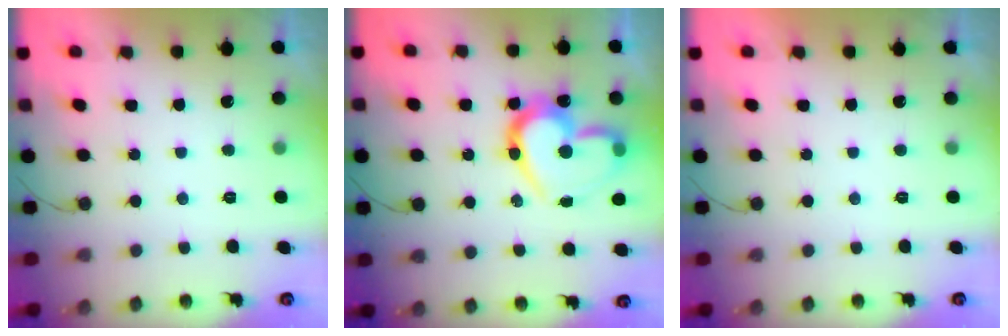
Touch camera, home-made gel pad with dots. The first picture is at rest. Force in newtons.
{"total": 19.8, "press": 19.7, "slide": 1.7}
{"total": 1.6, "press": 1.6, "slide": 0.0}